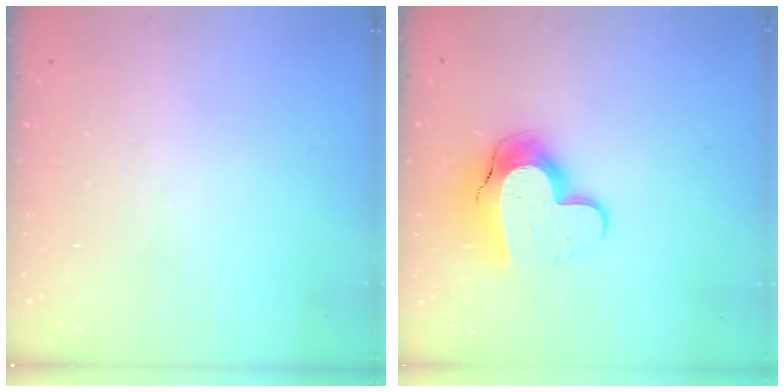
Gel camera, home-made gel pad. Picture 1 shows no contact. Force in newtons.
{"total": 13.7, "press": 13.6, "slide": 1.0}